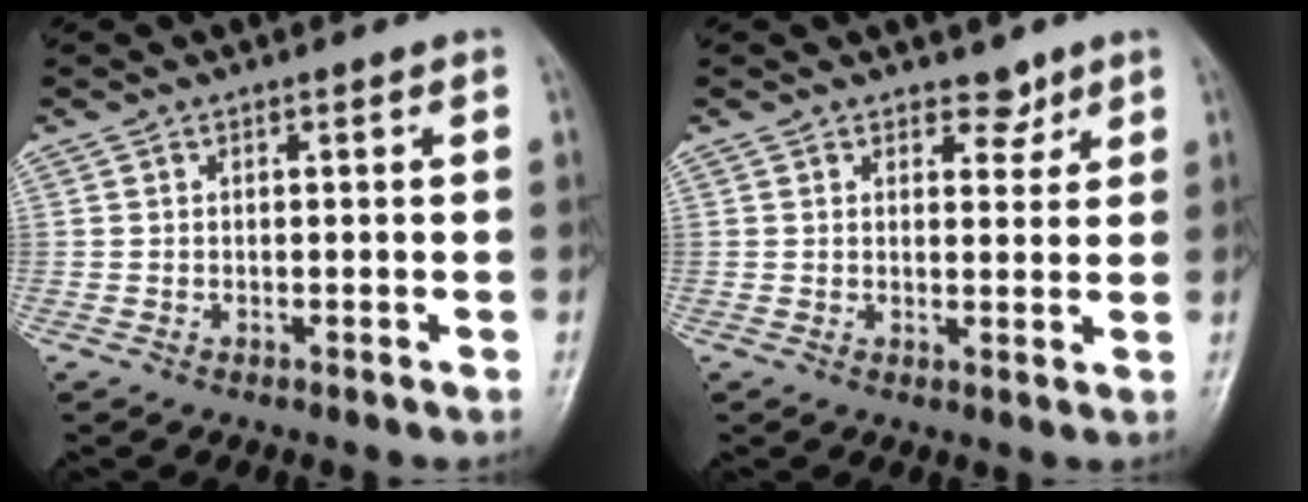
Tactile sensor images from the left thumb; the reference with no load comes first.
{"total": 3.2, "force": [2.4, 1.8, 1.0], "torque": [0.007, -0.015, 0.034]}